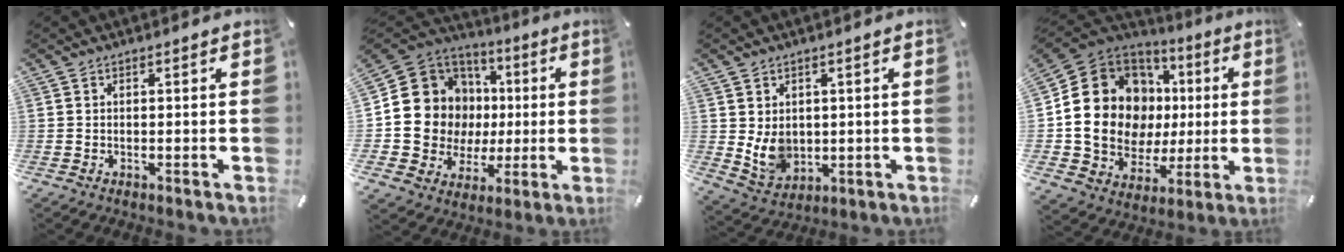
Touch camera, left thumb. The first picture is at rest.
{"total": 14.0, "force": [0.5, 13.5, 3.5], "torque": [-0.059, -0.019, 0.035]}
{"total": 7.4, "force": [1.3, 6.3, 3.6], "torque": [-0.078, -0.011, 0.023]}
{"total": 19.3, "force": [2.0, 16.3, 10.2], "torque": [-0.193, -0.029, 0.057]}